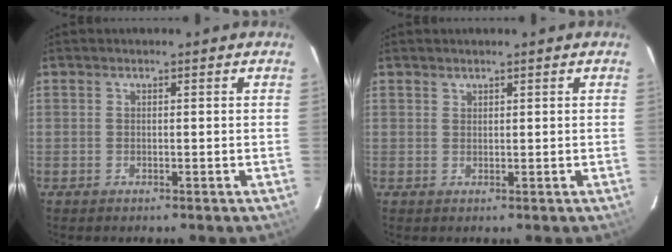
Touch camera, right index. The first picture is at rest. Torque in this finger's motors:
{"motor_torque": [-0.09, 0.05, -0.04, 0.00]}